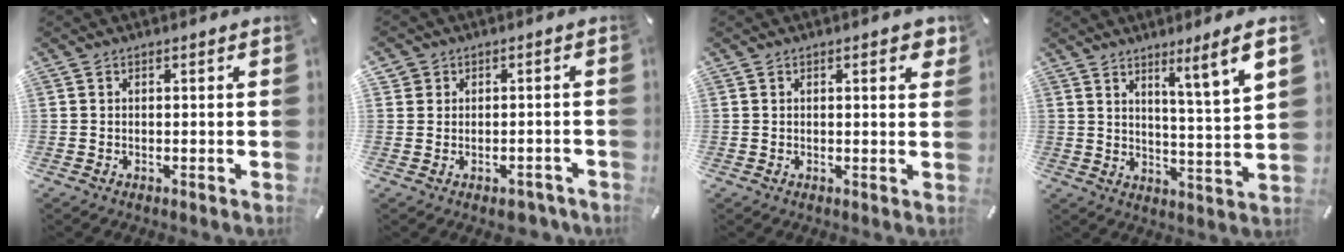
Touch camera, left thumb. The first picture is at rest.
{"total": 3.6, "force": [-1.5, 3.1, 0.9], "torque": [-0.014, 0.016, -0.026]}
{"total": 2.9, "force": [1.3, 0.8, 2.5], "torque": [-0.029, -0.005, 0.016]}
{"total": 8.2, "force": [5.6, -0.9, 5.9], "torque": [-0.089, -0.043, 0.084]}